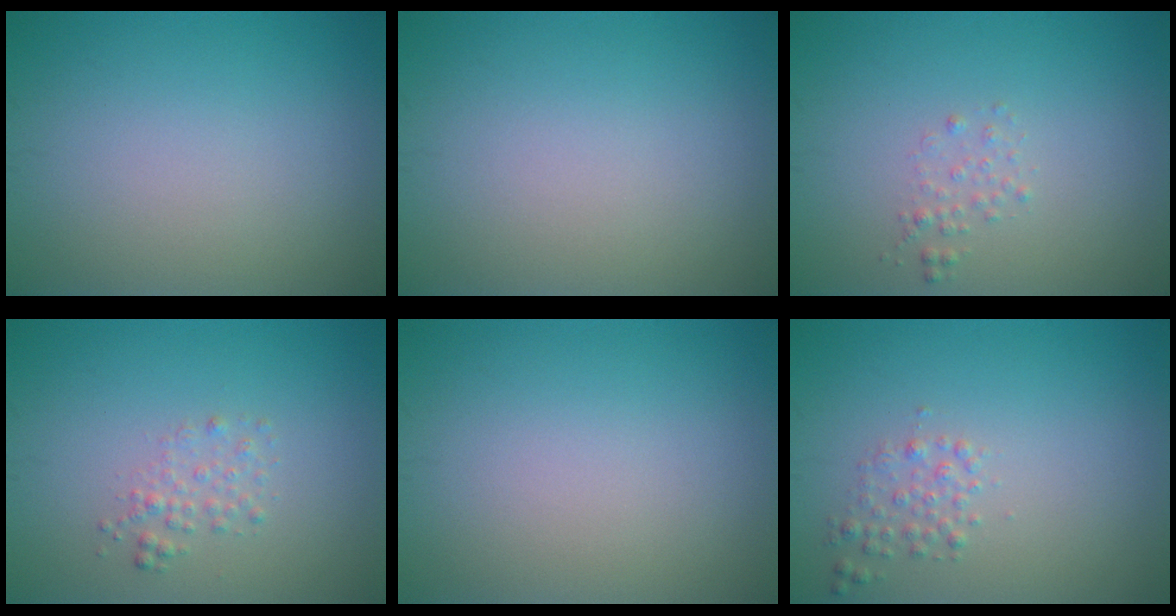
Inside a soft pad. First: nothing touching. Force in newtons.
{"total": 0.0}
{"total": 1.0, "press": 1.0, "slide": 0.0}
{"total": 1.4, "press": 1.4, "slide": 0.1}
{"total": 0.0}
{"total": 1.5, "press": 1.5, "slide": 0.0}